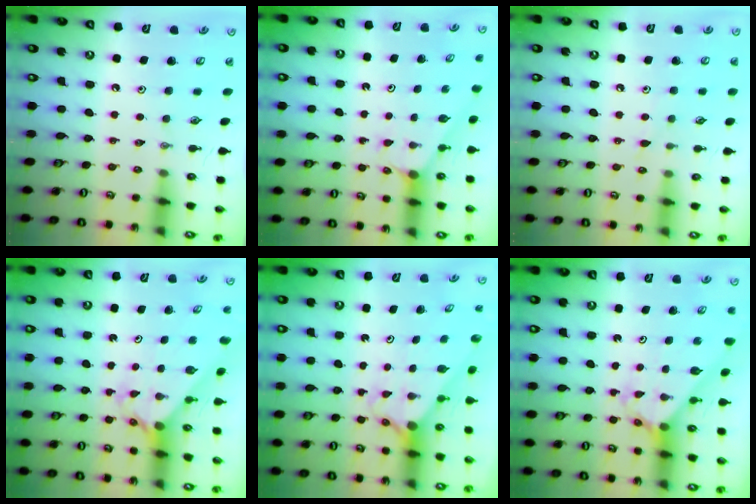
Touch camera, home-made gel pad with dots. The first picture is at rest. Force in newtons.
{"total": 1.0, "press": 0.9, "slide": 0.2}
{"total": 3.6, "press": 3.6, "slide": 0.5}
{"total": 2.4, "press": 2.4, "slide": 0.2}
{"total": 2.2, "press": 2.2, "slide": 0.2}
{"total": 2.7, "press": 2.7, "slide": 0.2}